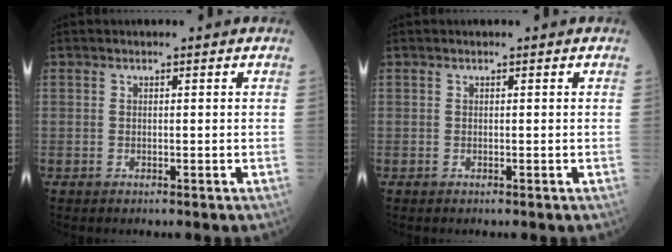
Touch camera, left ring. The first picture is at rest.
{"total": 0.0}